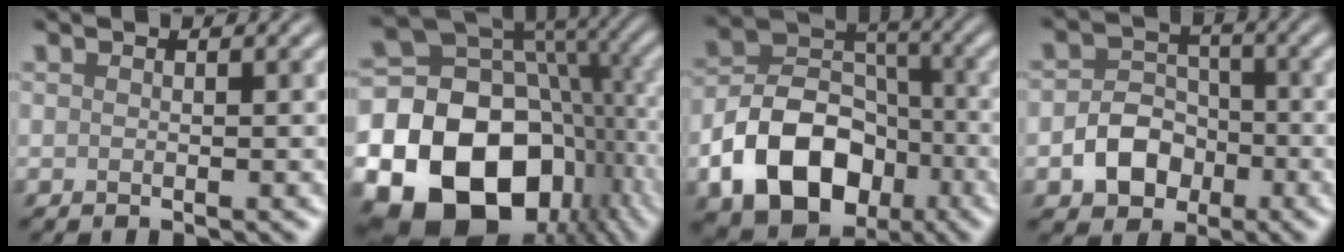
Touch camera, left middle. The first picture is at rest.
{"total": 22.0, "force": [-6.5, 17.1, 12.2], "torque": [-0.230, -0.036, -0.113]}
{"total": 10.5, "force": [-4.1, 7.4, 6.2], "torque": [-0.111, -0.002, -0.078]}
{"total": 4.6, "force": [-1.7, 3.6, 2.3], "torque": [-0.033, 0.000, -0.031]}